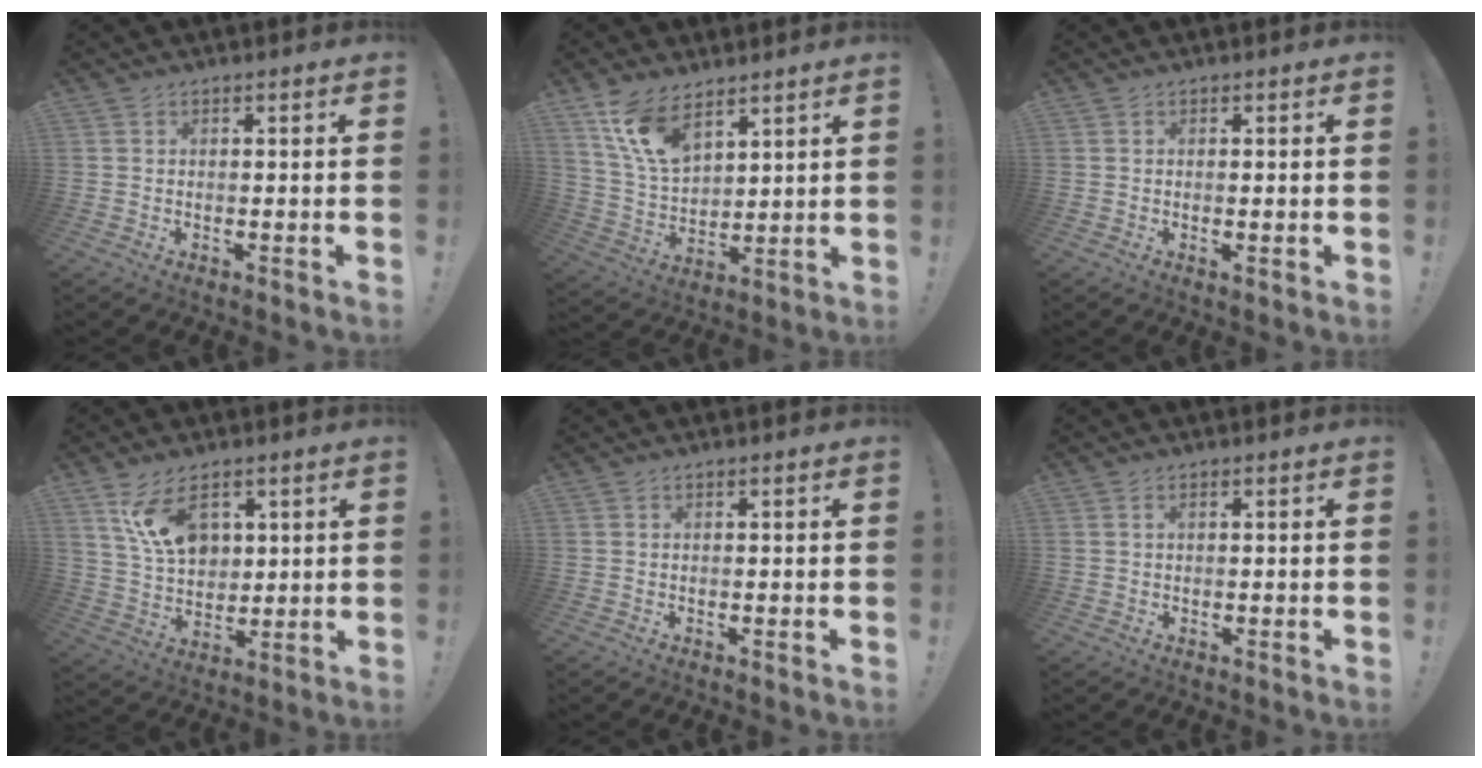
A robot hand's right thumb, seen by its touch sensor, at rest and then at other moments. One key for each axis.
{"total": 12.8, "fx": 8.6, "fy": 6.7, "fz": 6.7, "tx": -0.139, "ty": -0.044, "tz": 0.168}
{"total": 0.9, "fx": 0.1, "fy": -0.1, "fz": 0.9, "tx": -0.012, "ty": -0.004, "tz": 0.002}
{"total": 12.5, "fx": 6.2, "fy": 7.9, "fz": 7.5, "tx": -0.128, "ty": -0.027, "tz": 0.120}
{"total": 0.0}
{"total": 0.8, "fx": 0.3, "fy": 0.3, "fz": 0.6, "tx": -0.017, "ty": 0.002, "tz": 0.007}